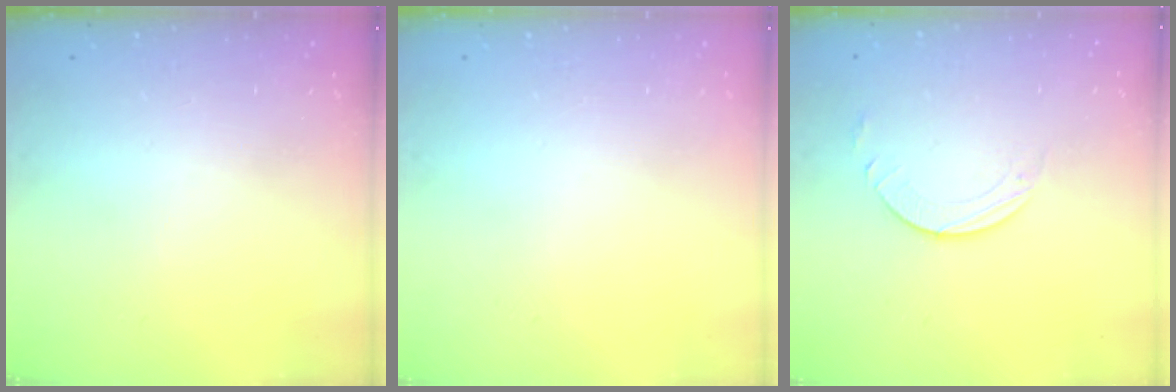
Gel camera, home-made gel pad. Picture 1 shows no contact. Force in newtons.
{"total": 0.0}
{"total": 2.7, "press": 2.7, "slide": 0.2}